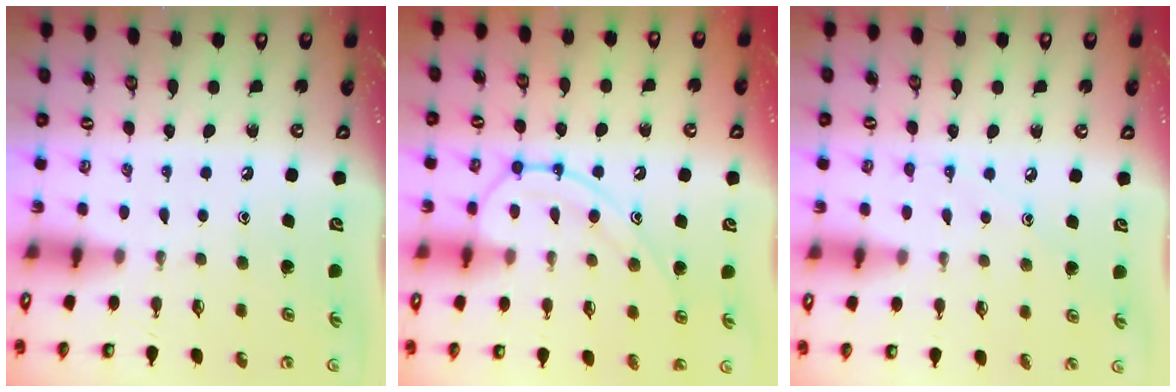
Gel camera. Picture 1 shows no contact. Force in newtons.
{"total": 12.3, "press": 12.3, "slide": 0.8}
{"total": 4.8, "press": 4.8, "slide": 0.6}